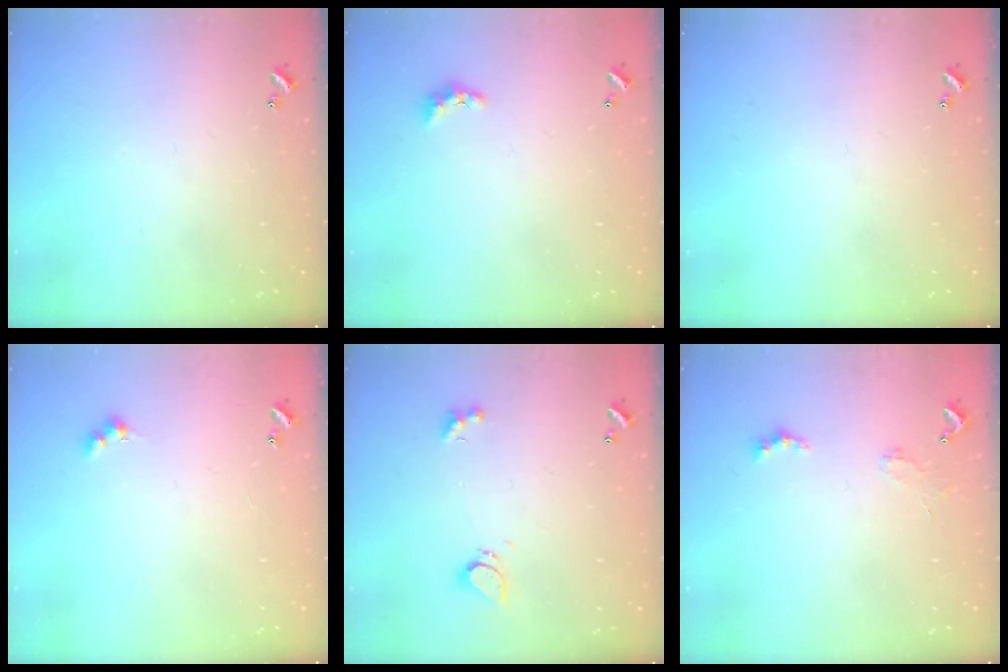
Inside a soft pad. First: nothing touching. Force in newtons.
{"total": 2.7, "press": 2.7, "slide": 0.6}
{"total": 0.0}
{"total": 3.4, "press": 3.3, "slide": 0.7}
{"total": 2.1, "press": 2.0, "slide": 0.7}
{"total": 1.9, "press": 1.8, "slide": 0.5}